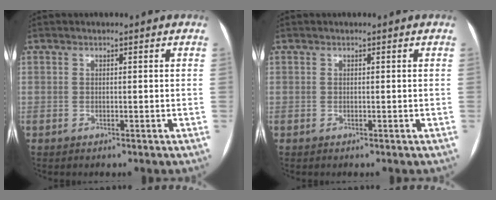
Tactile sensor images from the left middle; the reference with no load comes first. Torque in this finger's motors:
{"motor_torque": [-0.03, 0.15, 0.00, 0.00]}